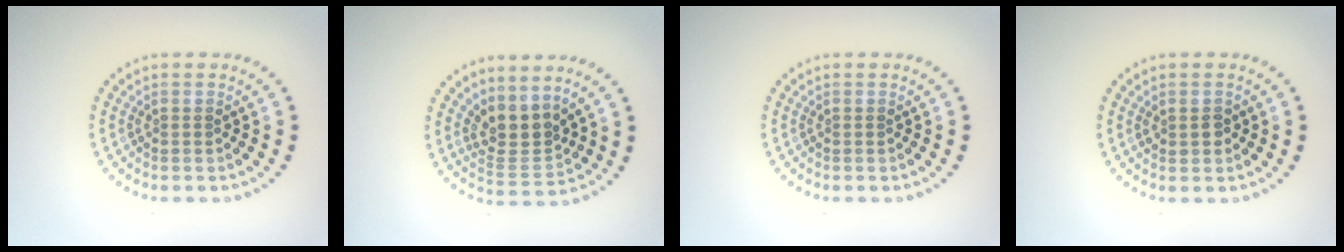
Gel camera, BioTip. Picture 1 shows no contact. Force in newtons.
{"total": 3.2, "press": 2.4, "slide": 2.0}
{"total": 0.0}
{"total": 1.3, "press": 1.2, "slide": 0.3}